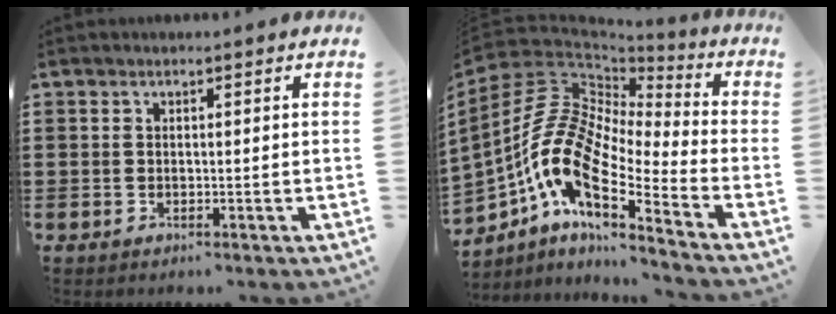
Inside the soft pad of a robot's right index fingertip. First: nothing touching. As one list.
[{"total": 13.3, "force": [-6.3, 5.8, 10.1], "torque": [-0.236, -0.004, -0.136]}]